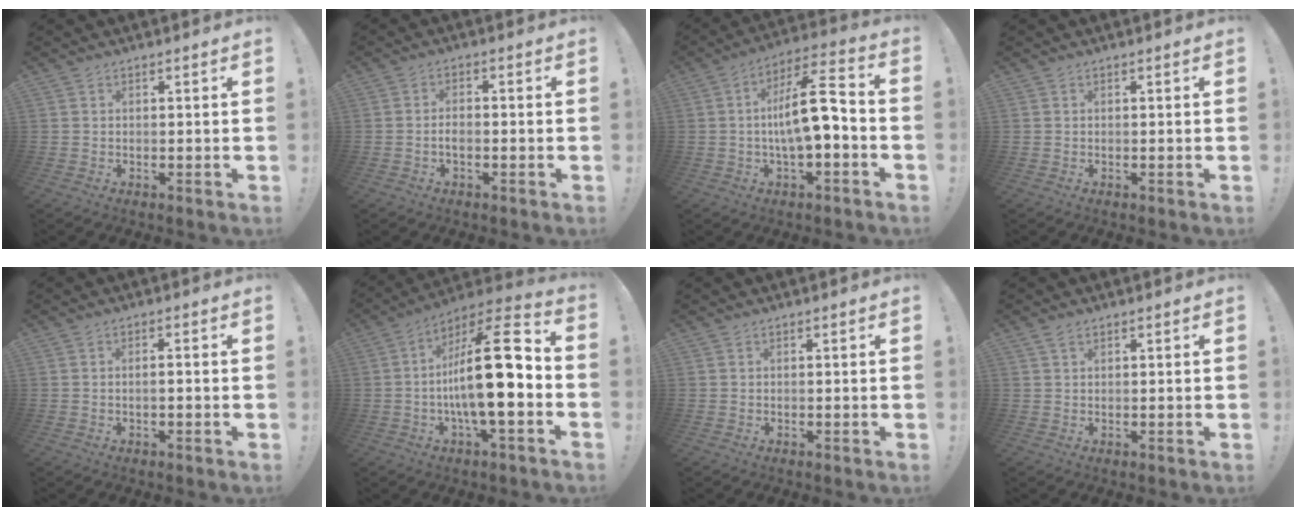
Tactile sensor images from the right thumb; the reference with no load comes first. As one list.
[{"total": 2.3, "force": [-0.9, 0.9, 1.9], "torque": [-0.039, 0.001, -0.019]}, {"total": 14.7, "force": [-1.5, 4.1, 14.0], "torque": [-0.227, 0.009, -0.028]}, {"total": 0.0}, {"total": 1.7, "force": [-0.8, -0.1, 1.5], "torque": [-0.030, 0.004, -0.014]}, {"total": 23.4, "force": [-2.4, 7.0, 22.2], "torque": [-0.360, 0.014, -0.043]}, {"total": 0.0}, {"total": 1.5, "force": [1.0, 0.6, 1.0], "torque": [-0.017, -0.001, 0.019]}]